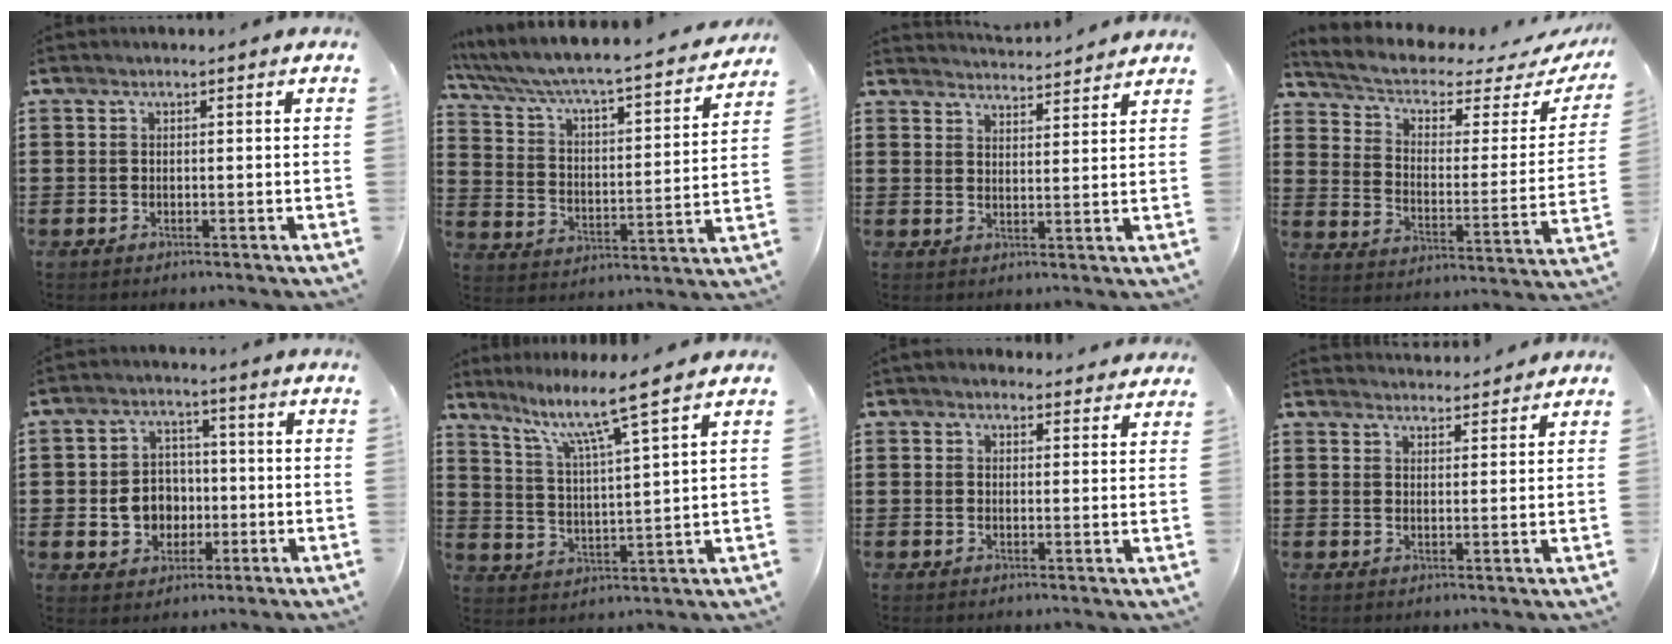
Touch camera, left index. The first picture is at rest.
{"total": 4.2, "force": [3.7, 0.4, 2.0], "torque": [-0.062, -0.041, 0.049]}
{"total": 3.4, "force": [3.4, -0.4, 0.0], "torque": [-0.011, -0.019, 0.060]}
{"total": 3.9, "force": [2.8, 1.5, 2.1], "torque": [-0.060, -0.025, 0.042]}
{"total": 6.4, "force": [-0.9, 5.6, 2.9], "torque": [-0.054, 0.010, -0.019]}
{"total": 8.0, "force": [6.3, -0.6, 4.9], "torque": [-0.117, -0.041, 0.102]}
{"total": 2.3, "force": [2.1, 0.8, 0.3], "torque": [-0.012, 0.000, 0.040]}
{"total": 2.9, "force": [2.9, 0.2, -0.2], "torque": [-0.004, -0.010, 0.055]}